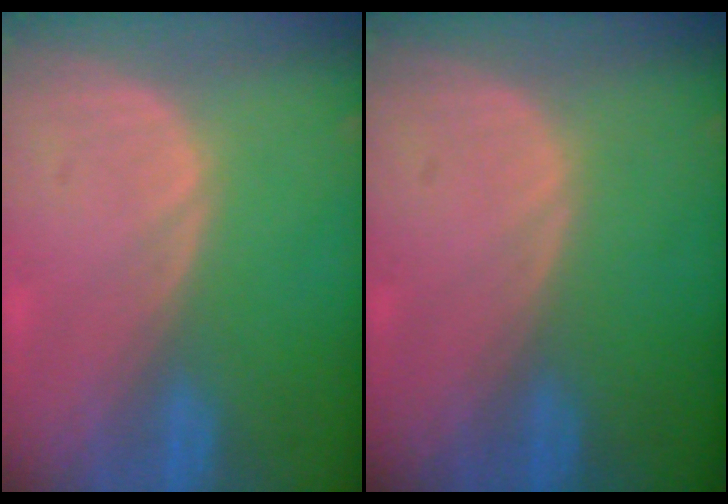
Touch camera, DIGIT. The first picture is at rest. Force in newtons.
{"total": 0.0}